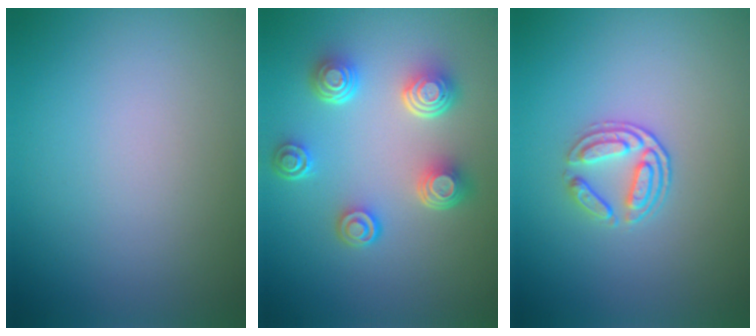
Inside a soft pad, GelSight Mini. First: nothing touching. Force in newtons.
{"total": 4.9, "press": 3.6, "slide": 3.4}
{"total": 2.4, "press": 1.9, "slide": 1.5}